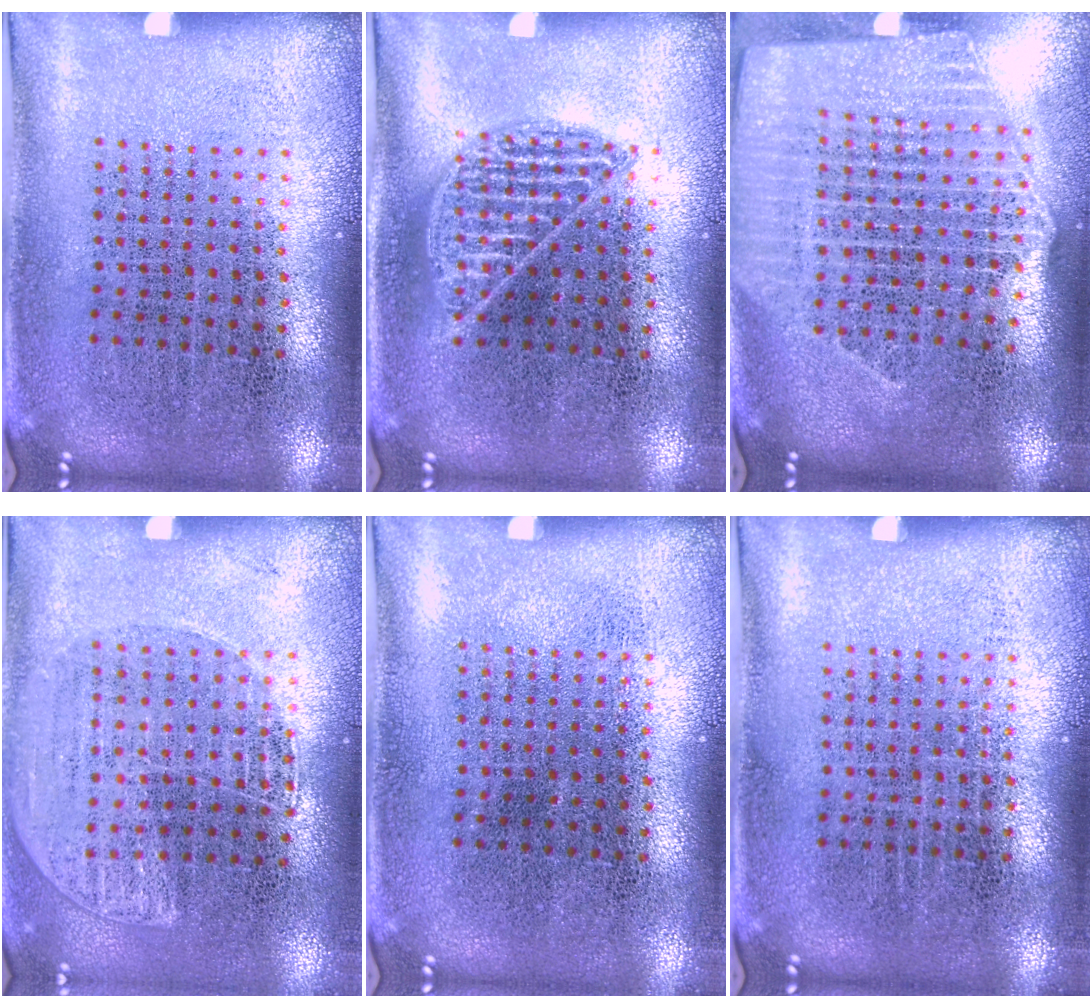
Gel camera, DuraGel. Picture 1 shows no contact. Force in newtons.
{"total": 1.0, "press": 1.0, "slide": 0.1}
{"total": 2.5, "press": 2.1, "slide": 1.3}
{"total": 1.3, "press": 1.3, "slide": 0.1}
{"total": 0.0}
{"total": 0.0}